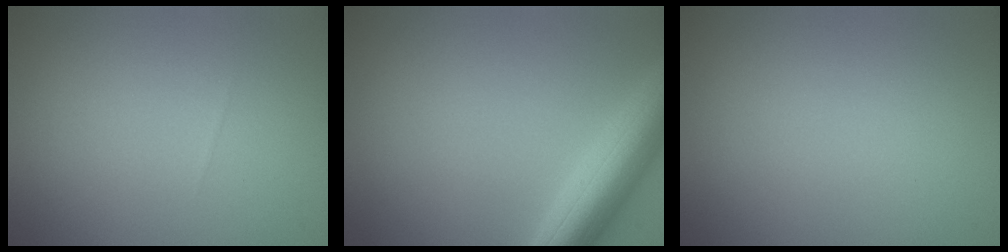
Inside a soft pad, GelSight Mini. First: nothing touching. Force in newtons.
{"total": 6.3, "press": 6.3, "slide": 0.3}
{"total": 0.0}